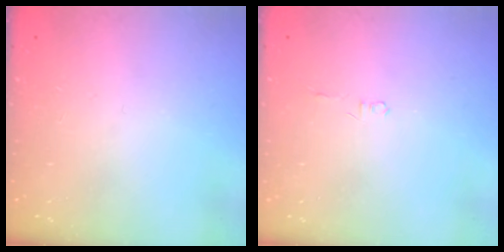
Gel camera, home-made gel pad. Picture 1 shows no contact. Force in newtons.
{"total": 1.2, "press": 1.2, "slide": 0.3}